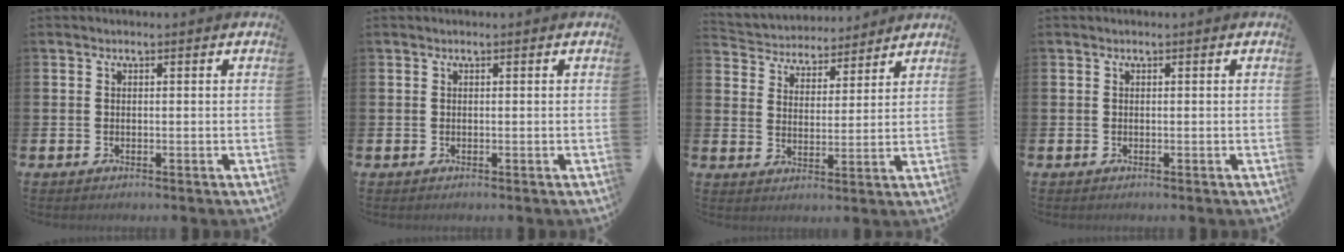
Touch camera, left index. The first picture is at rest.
{"total": 0.0}
{"total": 4.6, "force": [4.3, 1.5, -0.5], "torque": [-0.022, -0.033, 0.074]}
{"total": 0.0}